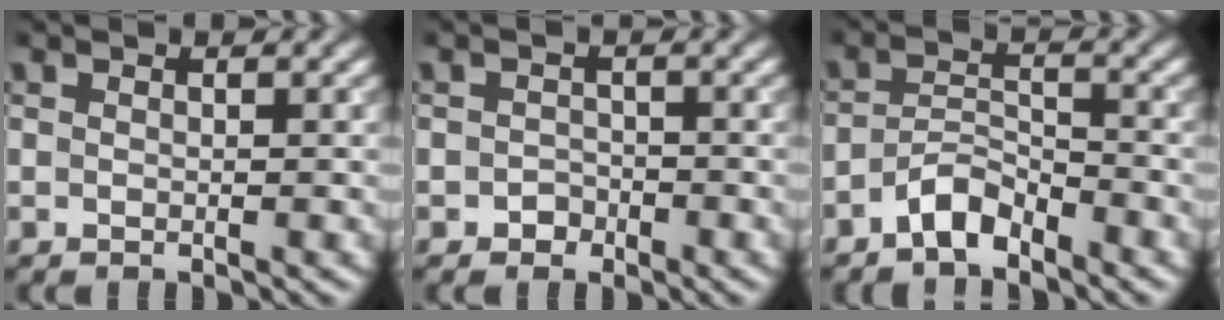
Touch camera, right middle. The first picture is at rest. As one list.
[{"total": 1.2, "force": [-0.7, 0.9, 0.3], "torque": [0.002, 0.003, -0.012]}, {"total": 2.9, "force": [-2.3, 1.0, 1.5], "torque": [-0.026, 0.012, -0.048]}]